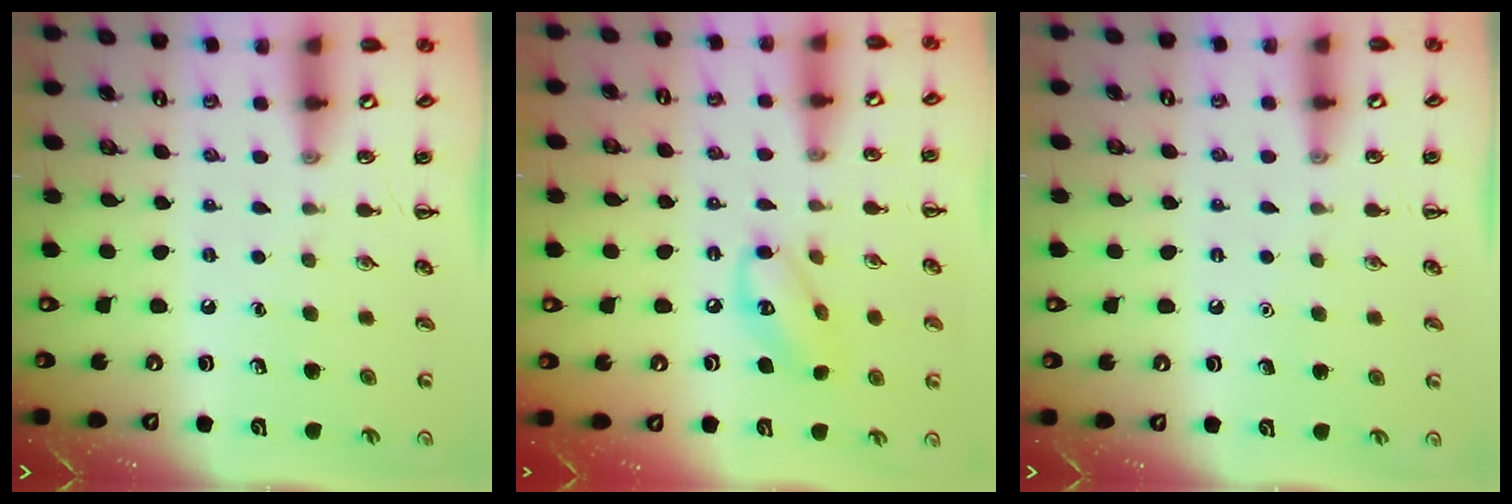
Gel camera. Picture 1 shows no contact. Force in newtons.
{"total": 10.2, "press": 10.1, "slide": 1.5}
{"total": 1.6, "press": 1.6, "slide": 0.1}